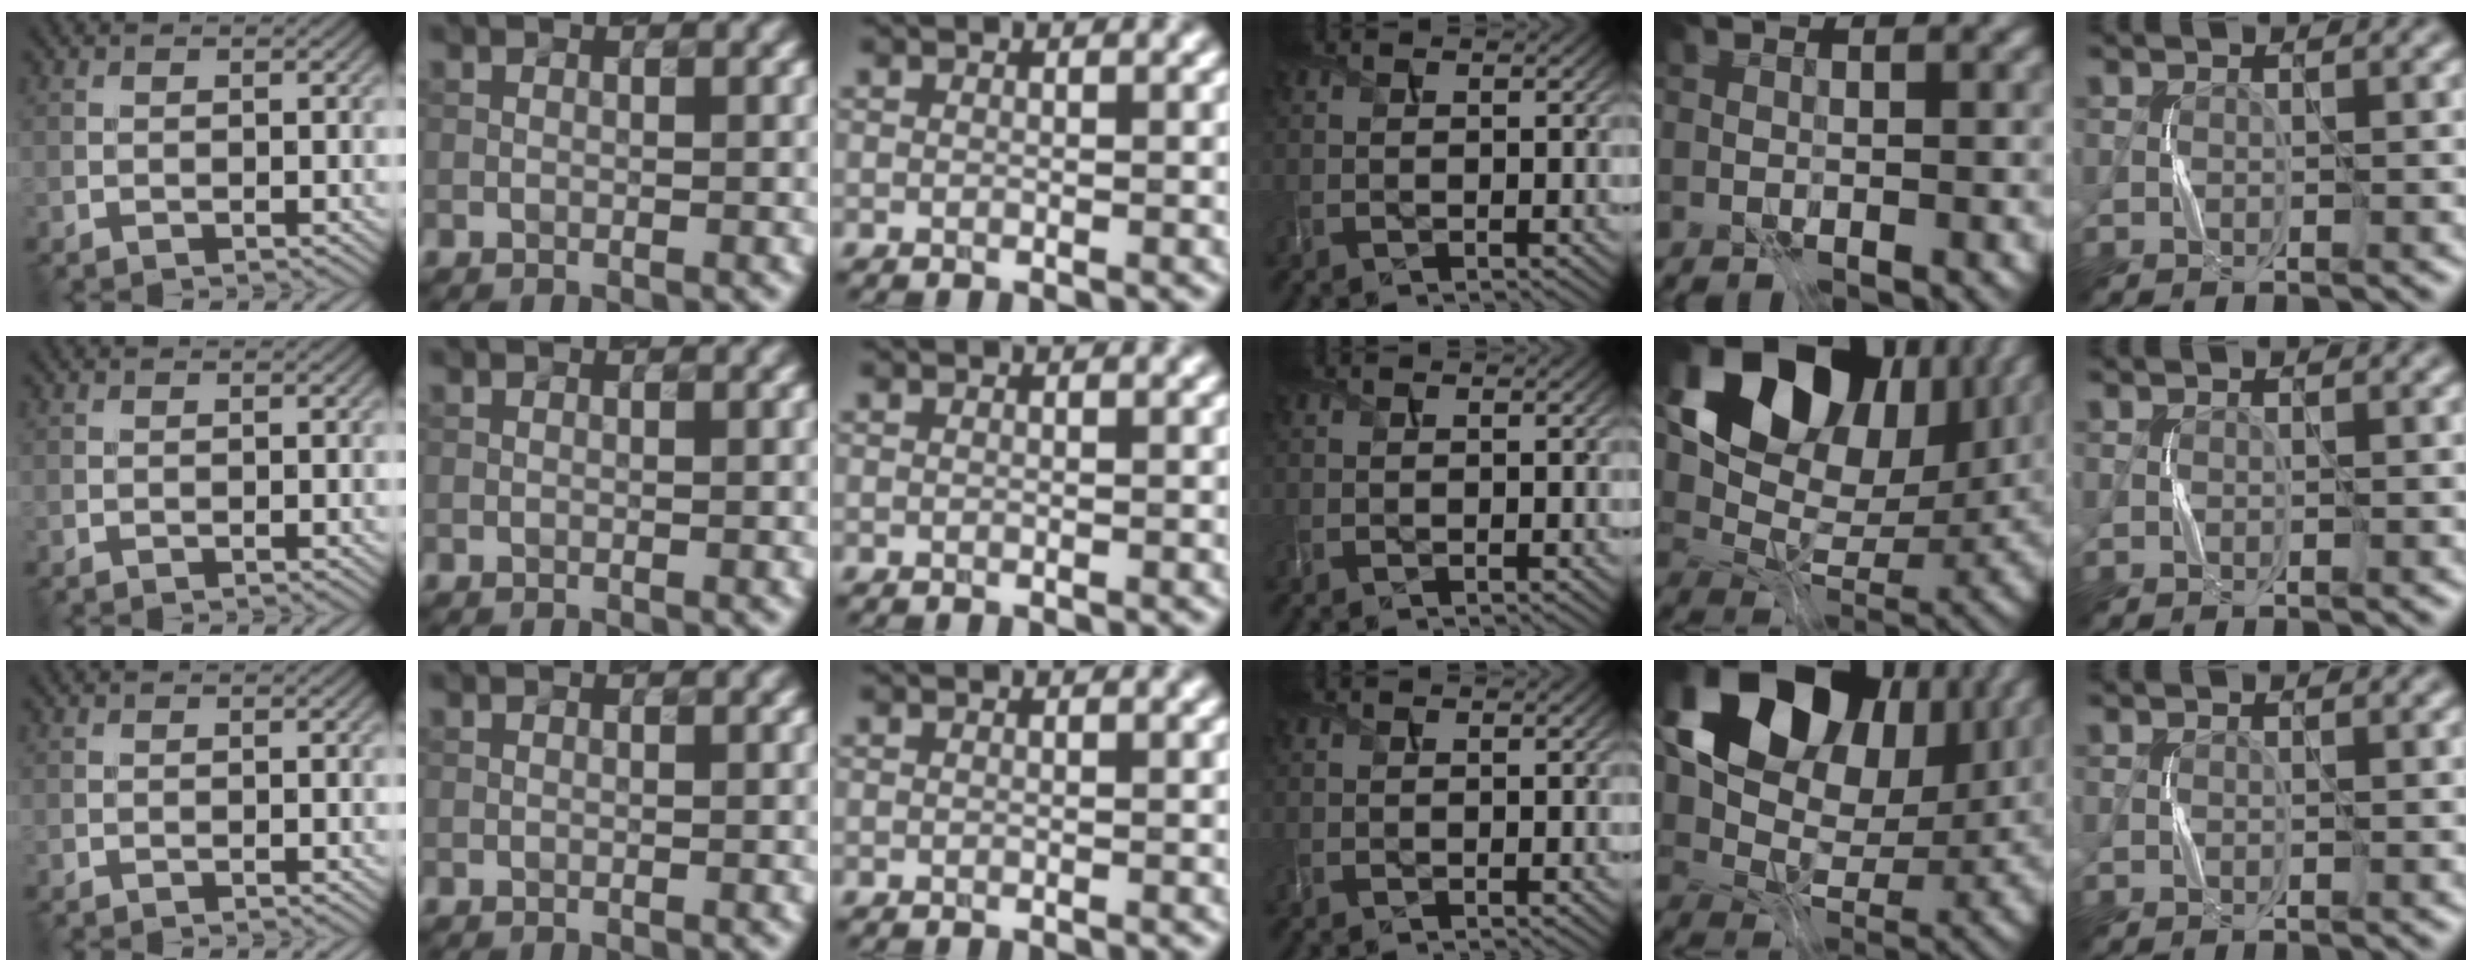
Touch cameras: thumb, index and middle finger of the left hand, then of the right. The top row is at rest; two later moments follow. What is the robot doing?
{"motion": "press", "object": "joystick"}